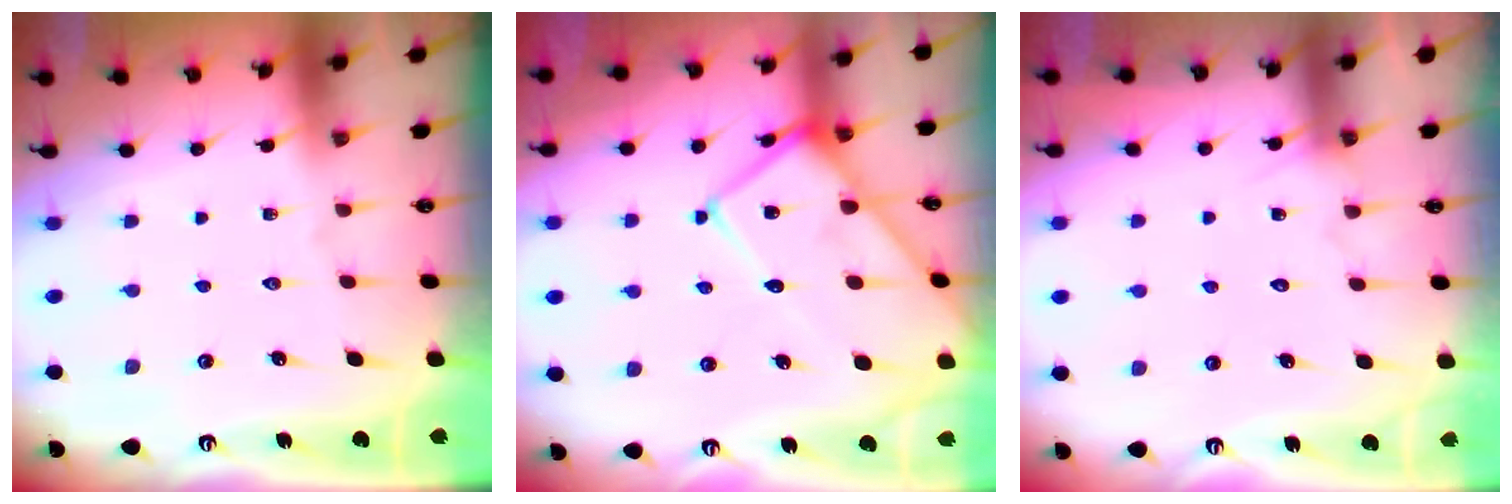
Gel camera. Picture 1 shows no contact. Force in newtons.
{"total": 15.2, "press": 15.1, "slide": 1.5}
{"total": 4.7, "press": 4.7, "slide": 0.4}